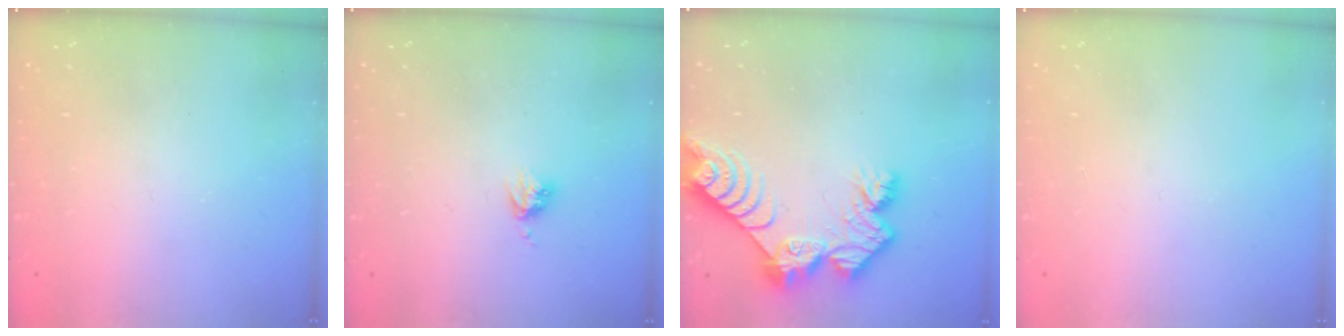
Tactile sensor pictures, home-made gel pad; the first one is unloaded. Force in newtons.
{"total": 3.5, "press": 3.4, "slide": 0.4}
{"total": 11.9, "press": 11.9, "slide": 1.0}
{"total": 0.0}